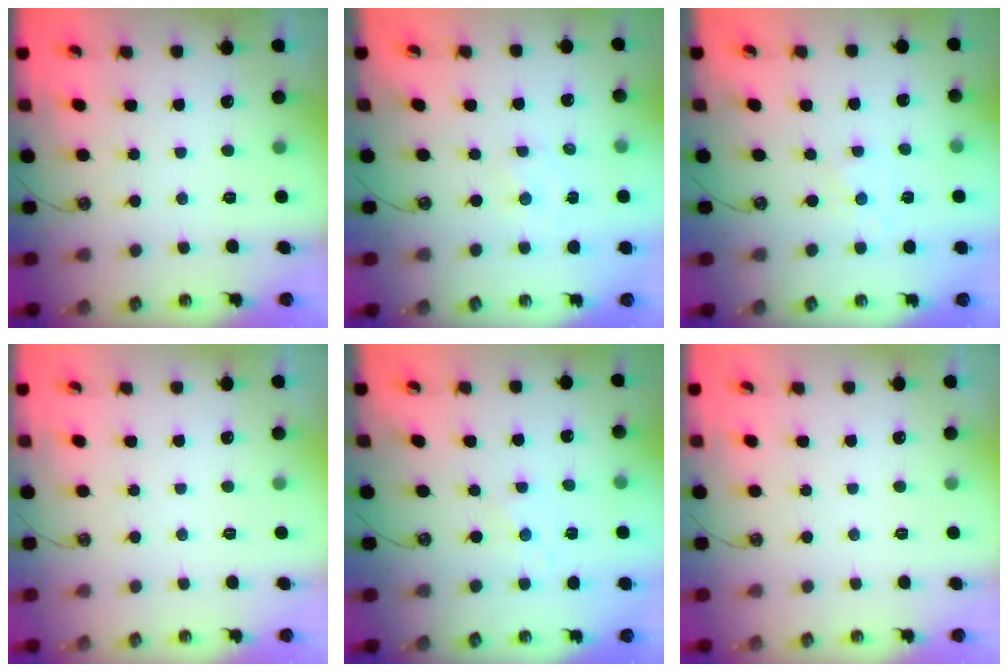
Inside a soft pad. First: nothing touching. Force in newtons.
{"total": 0.8, "press": 0.8, "slide": 0.2}
{"total": 1.4, "press": 1.3, "slide": 0.4}
{"total": 0.0}
{"total": 1.4, "press": 1.3, "slide": 0.4}
{"total": 0.0}